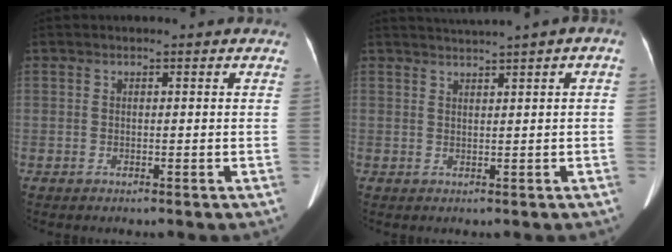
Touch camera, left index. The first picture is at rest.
{"total": 1.8, "force": [1.3, 0.0, 1.2], "torque": [-0.023, 0.015, 0.030]}